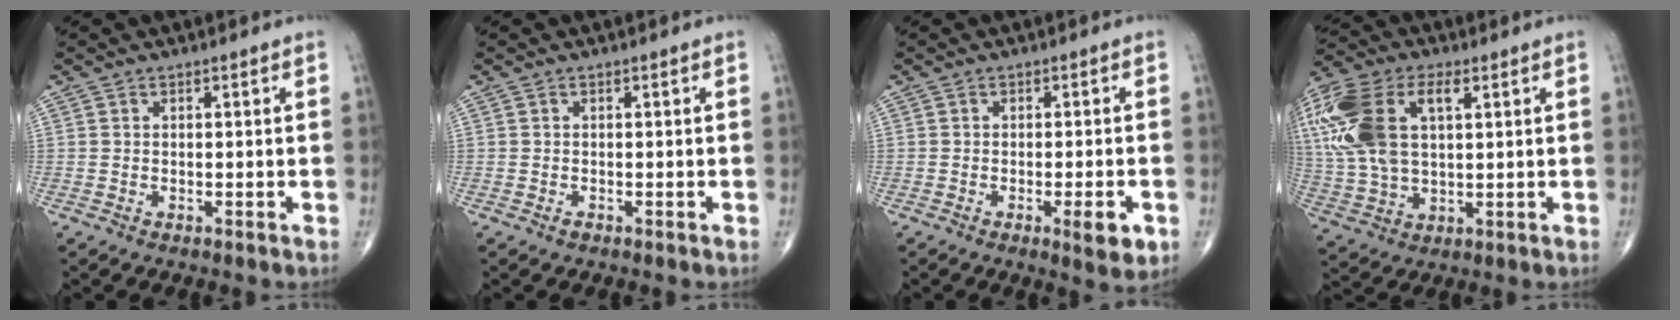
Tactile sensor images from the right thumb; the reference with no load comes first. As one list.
[{"total": 0.5, "force": [-0.3, 0.3, 0.2], "torque": [-0.003, 0.000, -0.007]}, {"total": 5.3, "force": [-2.0, 1.4, 4.7], "torque": [-0.060, -0.003, -0.023]}, {"total": 21.1, "force": [5.9, 11.7, 16.5], "torque": [-0.391, 0.014, 0.110]}]